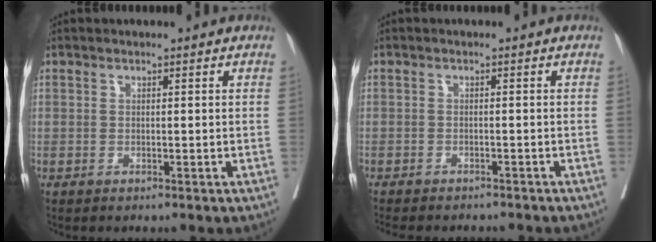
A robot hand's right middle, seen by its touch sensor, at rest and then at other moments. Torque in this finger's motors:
{"motor_torque": [1.00, -1.14, 0.08, 0.05]}